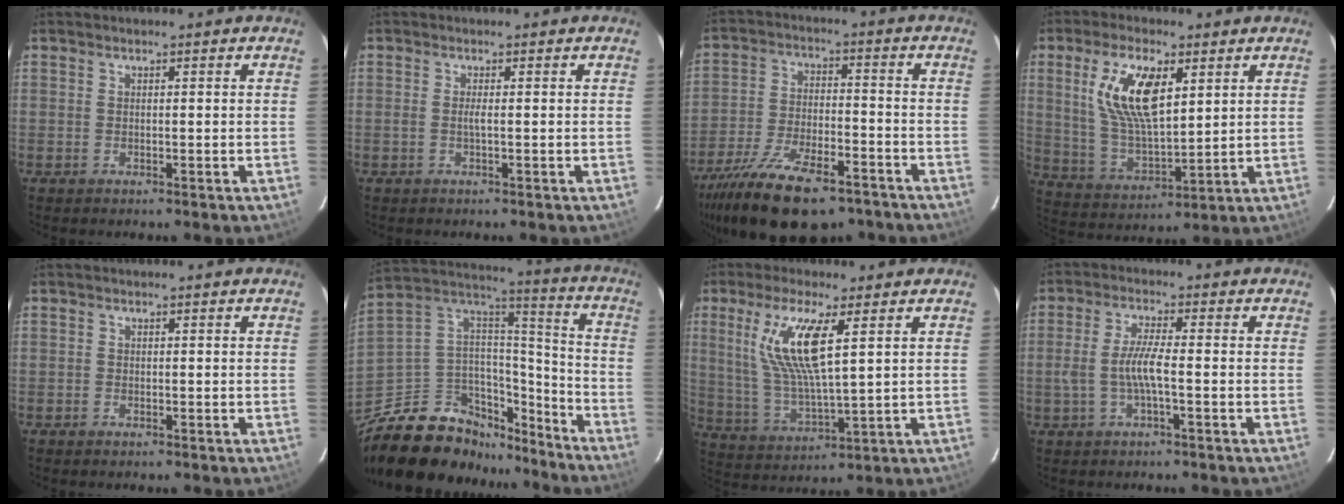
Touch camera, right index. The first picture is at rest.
{"total": 1.1, "force": [-0.2, -0.2, 1.0], "torque": [-0.018, -0.002, -0.005]}
{"total": 20.2, "force": [-14.6, 7.9, 11.6], "torque": [-0.234, -0.036, -0.233]}
{"total": 13.9, "force": [4.9, 5.8, 11.6], "torque": [-0.228, 0.007, 0.103]}
{"total": 0.6, "force": [-0.5, 0.3, 0.1], "torque": [-0.004, 0.000, -0.010]}
{"total": 26.0, "force": [-18.6, 13.4, 12.2], "torque": [-0.253, 0.051, -0.288]}
{"total": 12.7, "force": [4.6, 2.4, 11.6], "torque": [-0.233, -0.006, 0.100]}
{"total": 5.9, "force": [-1.3, 0.8, 5.7], "torque": [-0.119, 0.001, -0.024]}